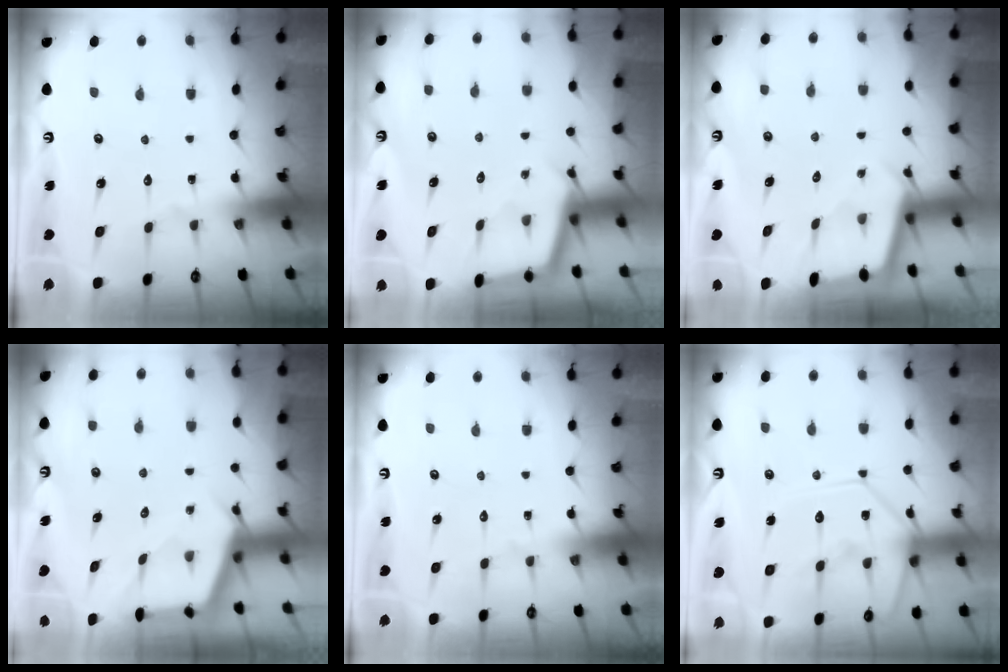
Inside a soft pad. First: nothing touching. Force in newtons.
{"total": 2.3, "press": 2.3, "slide": 0.2}
{"total": 2.0, "press": 2.0, "slide": 0.2}
{"total": 2.6, "press": 2.6, "slide": 0.3}
{"total": 0.0}
{"total": 13.9, "press": 13.8, "slide": 1.5}